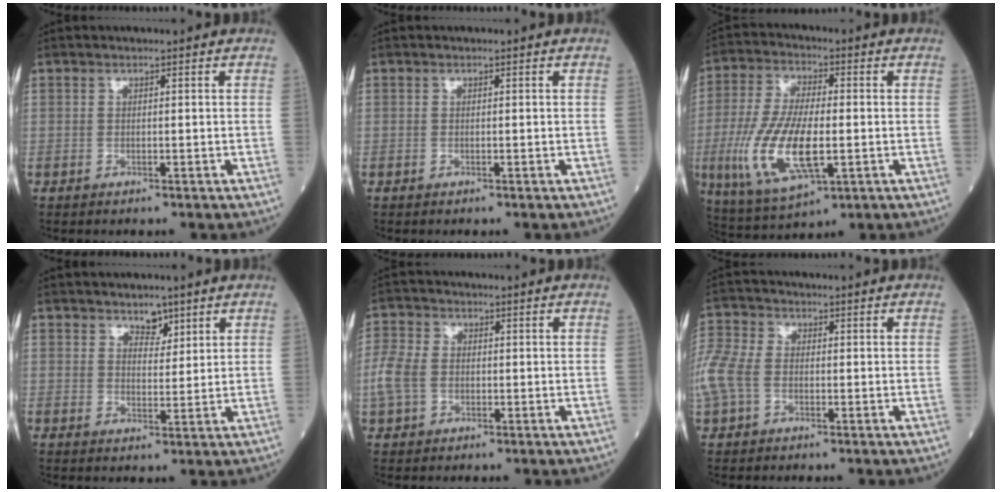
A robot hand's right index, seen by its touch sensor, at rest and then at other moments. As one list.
[{"total": 0.0}, {"total": 14.3, "force": [-2.8, 4.5, 13.3], "torque": [-0.286, -0.017, -0.045]}, {"total": 3.0, "force": [2.2, 1.7, 1.2], "torque": [-0.012, -0.001, 0.036]}, {"total": 4.8, "force": [-0.8, 3.3, 3.3], "torque": [-0.106, 0.010, -0.020]}, {"total": 14.7, "force": [-1.5, 11.4, 9.2], "torque": [-0.292, 0.030, -0.030]}]